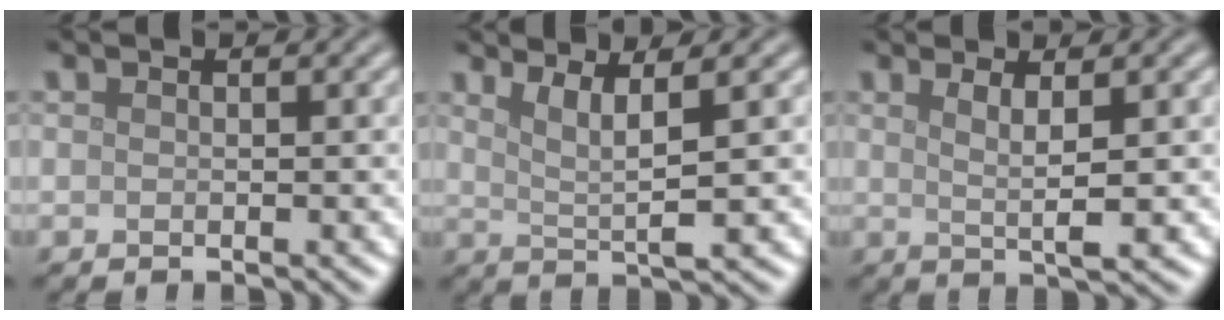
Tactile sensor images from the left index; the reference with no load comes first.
{"total": 3.3, "force": [1.5, 0.5, 2.9], "torque": [-0.051, -0.004, 0.032]}
{"total": 3.0, "force": [0.8, 0.6, 2.8], "torque": [-0.048, -0.005, 0.014]}